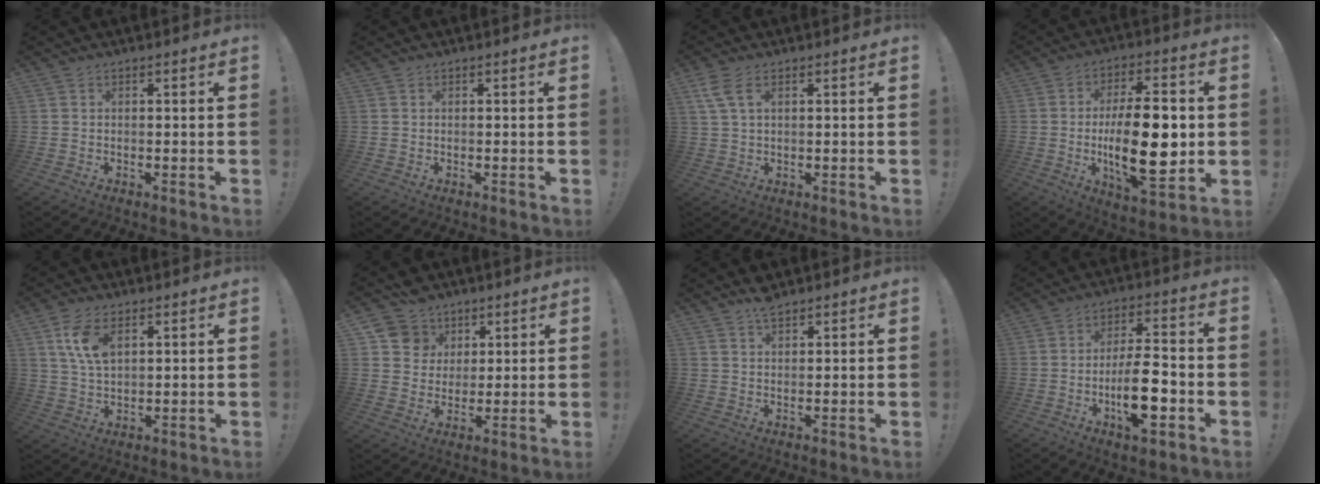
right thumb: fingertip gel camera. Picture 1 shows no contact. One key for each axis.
{"total": 0.0}
{"total": 5.6, "fx": 2.4, "fy": 2.9, "fz": 4.2, "tx": -0.093, "ty": 0.002, "tz": 0.046}
{"total": 21.0, "fx": -1.1, "fy": 8.7, "fz": 19.1, "tx": -0.333, "ty": -0.007, "tz": -0.020}
{"total": 8.8, "fx": 3.8, "fy": 4.6, "fz": 6.5, "tx": -0.124, "ty": -0.006, "tz": 0.070}
{"total": 8.8, "fx": 4.4, "fy": 7.5, "fz": 0.9, "tx": -0.010, "ty": -0.035, "tz": 0.092}
{"total": 3.2, "fx": 2.8, "fy": 1.1, "fz": 1.2, "tx": -0.019, "ty": -0.015, "tz": 0.050}
{"total": 13.5, "fx": -4.1, "fy": 4.4, "fz": 12.1, "tx": -0.213, "ty": 0.009, "tz": -0.072}